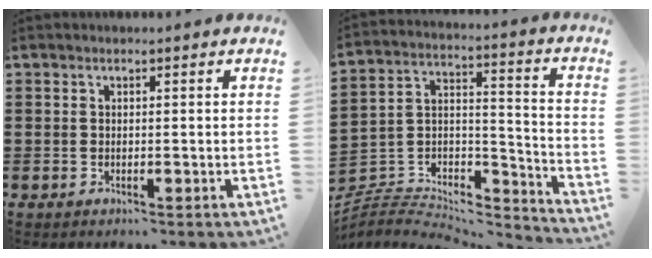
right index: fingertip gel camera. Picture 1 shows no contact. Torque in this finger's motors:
{"motor_torque": [-0.56, 0.09, -1.05, -0.21]}